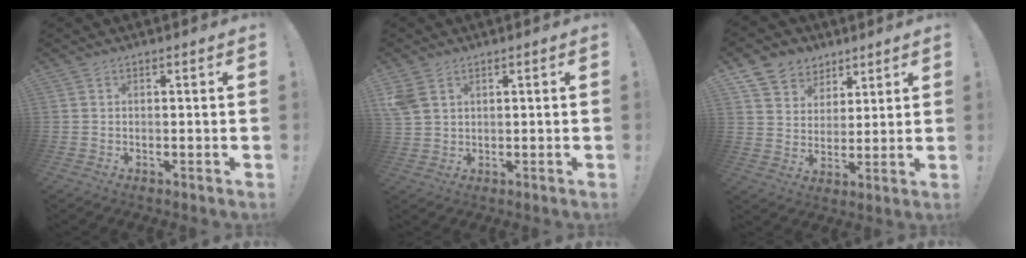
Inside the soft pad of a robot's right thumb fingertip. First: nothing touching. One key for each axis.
{"total": 5.0, "fx": 2.5, "fy": 3.5, "fz": 2.6, "tx": -0.053, "ty": -0.004, "tz": 0.049}
{"total": 8.1, "fx": 4.9, "fy": 6.4, "fz": 0.8, "tx": -0.012, "ty": -0.038, "tz": 0.100}